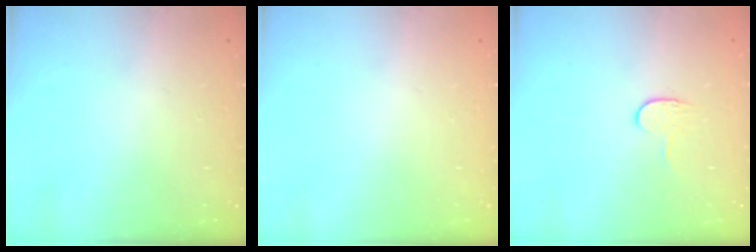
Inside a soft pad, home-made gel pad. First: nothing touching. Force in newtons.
{"total": 0.0}
{"total": 3.8, "press": 3.8, "slide": 0.3}